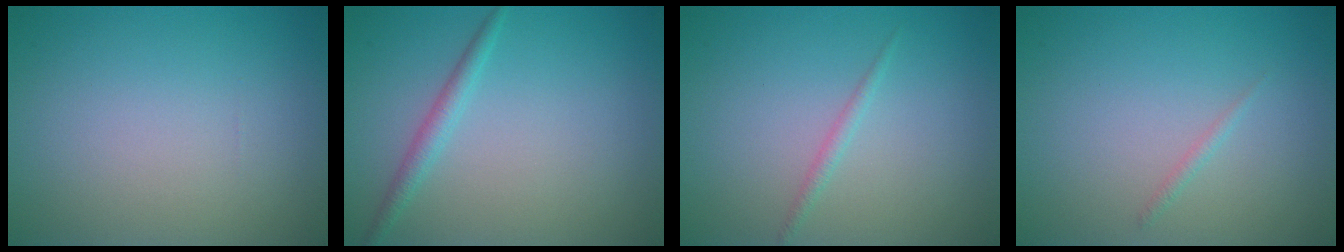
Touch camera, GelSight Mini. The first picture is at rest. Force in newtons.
{"total": 1.6, "press": 1.6, "slide": 0.1}
{"total": 0.9, "press": 0.9, "slide": 0.1}
{"total": 0.6, "press": 0.6, "slide": 0.0}